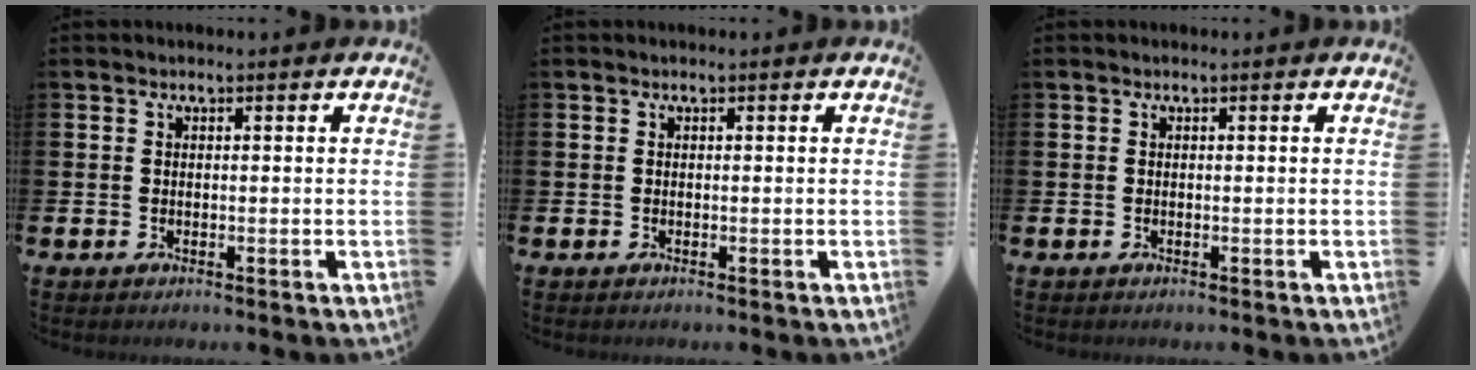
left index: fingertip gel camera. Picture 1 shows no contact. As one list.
[{"total": 0.0}, {"total": 0.0}]